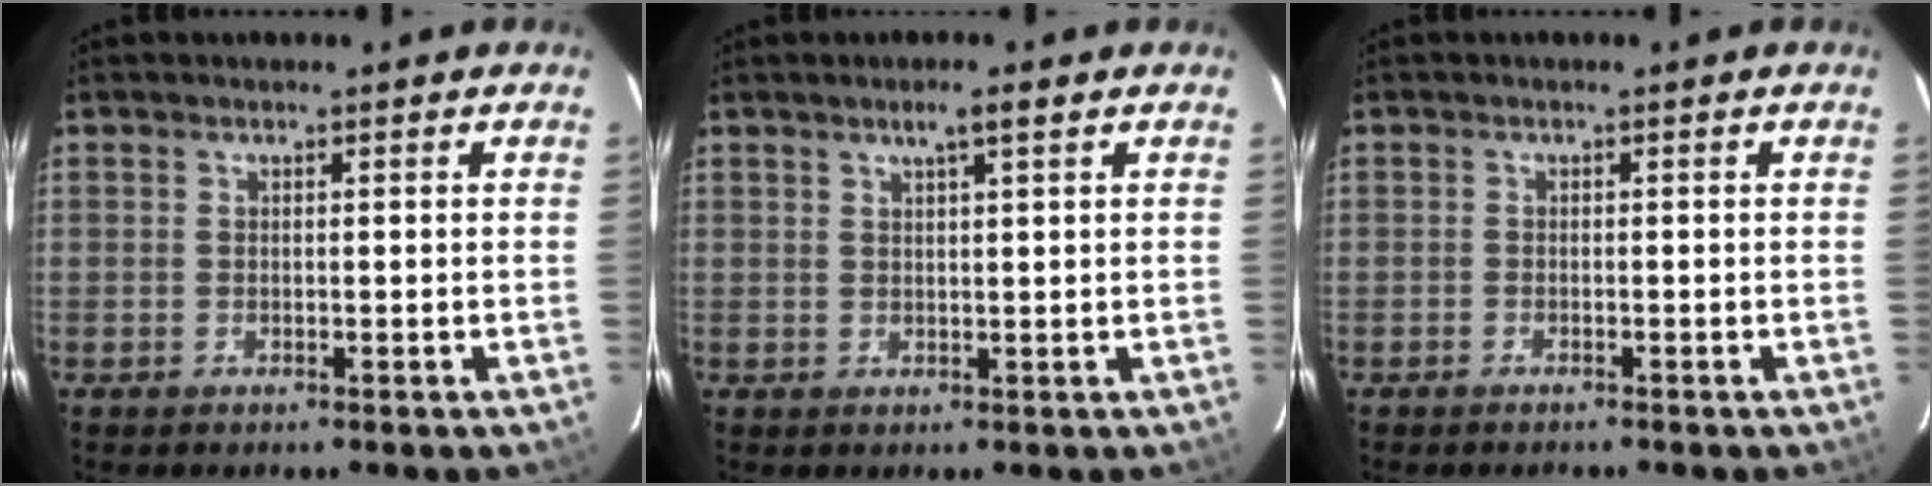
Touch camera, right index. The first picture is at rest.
{"total": 2.8, "force": [1.7, 0.0, 2.2], "torque": [-0.040, 0.006, 0.031]}
{"total": 1.0, "force": [-1.0, 0.3, 0.0], "torque": [-0.006, 0.001, -0.019]}